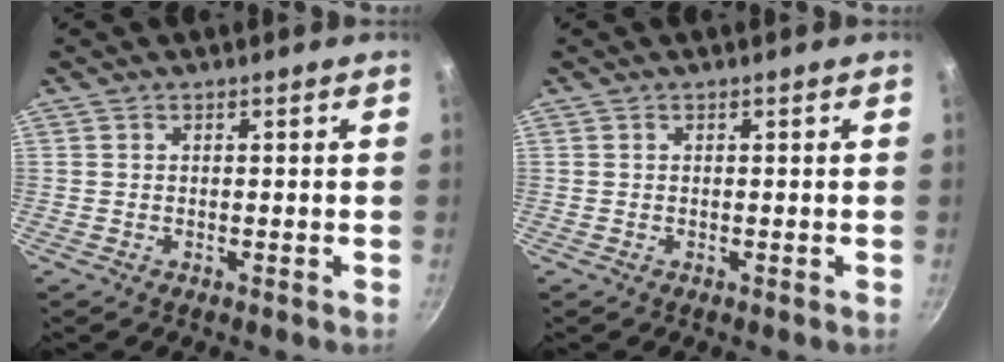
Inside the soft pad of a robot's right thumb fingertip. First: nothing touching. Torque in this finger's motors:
{"motor_torque": [-0.15, 0.15, 0.18, 0.05, 0.03]}